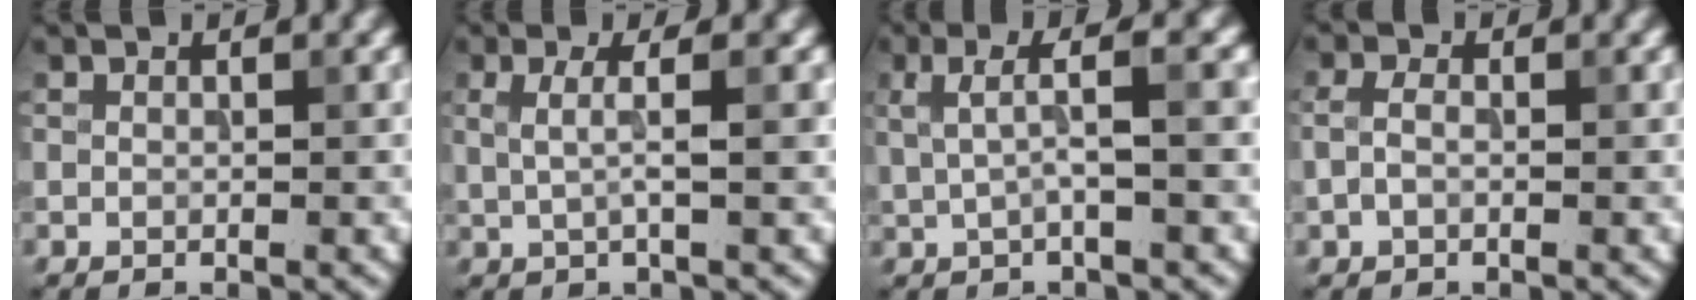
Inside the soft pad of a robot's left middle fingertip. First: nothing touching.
{"total": 2.9, "force": [0.4, 0.8, 2.8], "torque": [-0.045, 0.000, 0.005]}
{"total": 3.6, "force": [0.6, 0.7, 3.4], "torque": [-0.064, 0.008, 0.010]}
{"total": 1.5, "force": [-0.3, 0.9, 1.2], "torque": [-0.029, 0.004, -0.012]}